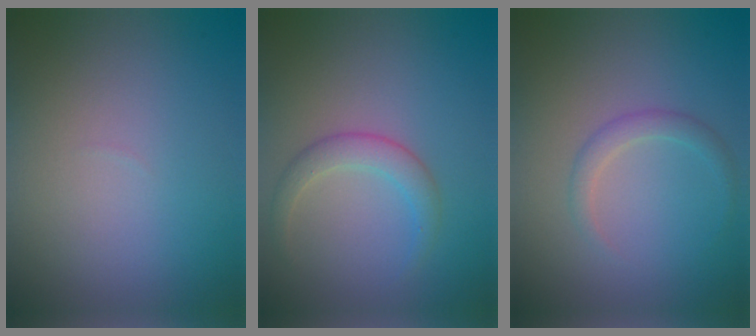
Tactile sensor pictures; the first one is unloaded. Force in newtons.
{"total": 2.3, "press": 2.3, "slide": 0.1}
{"total": 1.6, "press": 1.5, "slide": 0.2}